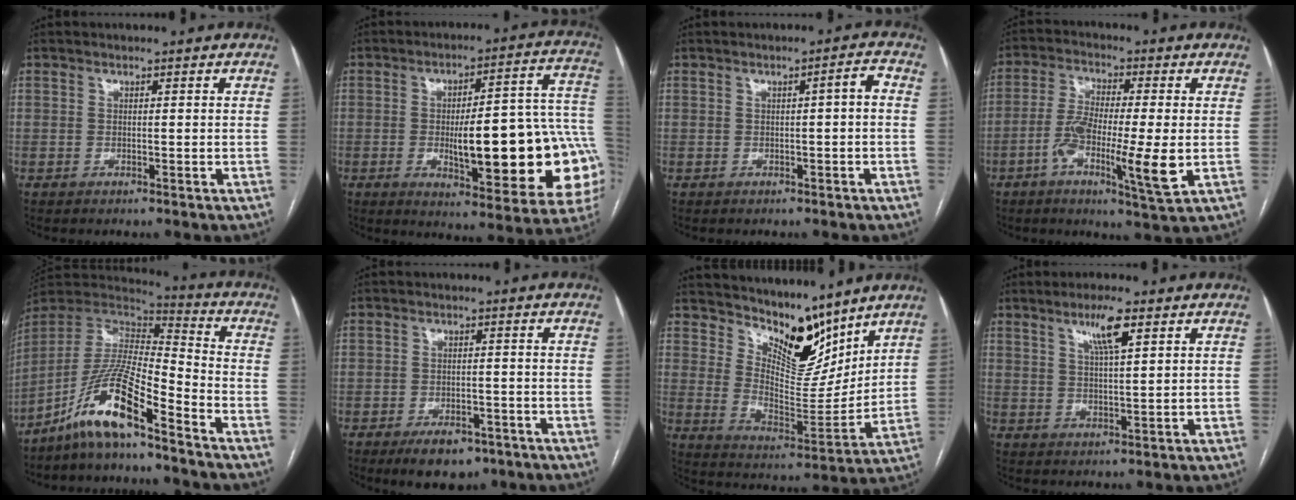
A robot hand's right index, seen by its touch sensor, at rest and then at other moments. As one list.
[{"total": 23.6, "force": [-4.2, 5.0, 22.7], "torque": [-0.224, 0.023, -0.041]}, {"total": 2.1, "force": [-0.1, 0.2, 2.1], "torque": [-0.027, 0.006, 0.000]}, {"total": 11.2, "force": [-2.9, 1.1, 10.8], "torque": [-0.198, -0.011, -0.055]}, {"total": 13.2, "force": [-9.2, 1.0, 9.4], "torque": [-0.188, 0.007, -0.174]}, {"total": 6.2, "force": [-4.2, 3.2, 3.3], "torque": [-0.048, 0.000, -0.058]}, {"total": 11.1, "force": [9.5, 3.8, 4.4], "torque": [-0.075, -0.014, 0.174]}, {"total": 5.6, "force": [3.0, 0.5, 4.7], "torque": [-0.085, 0.001, 0.054]}]